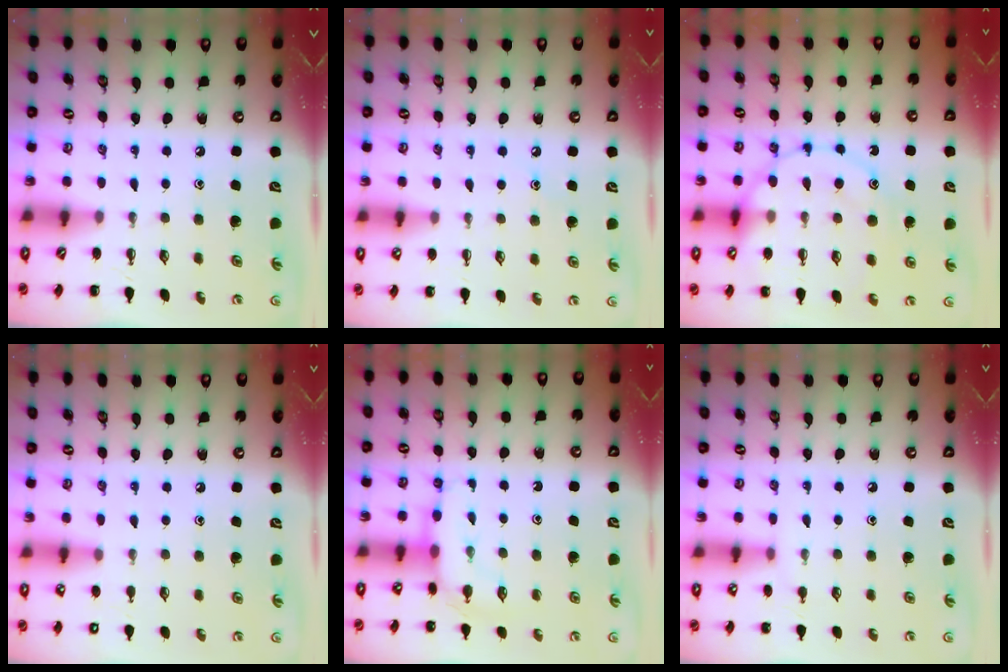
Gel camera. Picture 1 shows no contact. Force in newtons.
{"total": 6.3, "press": 6.1, "slide": 1.8}
{"total": 14.5, "press": 14.4, "slide": 1.1}
{"total": 7.9, "press": 7.6, "slide": 2.3}
{"total": 7.6, "press": 7.6, "slide": 0.6}
{"total": 4.9, "press": 4.8, "slide": 1.2}